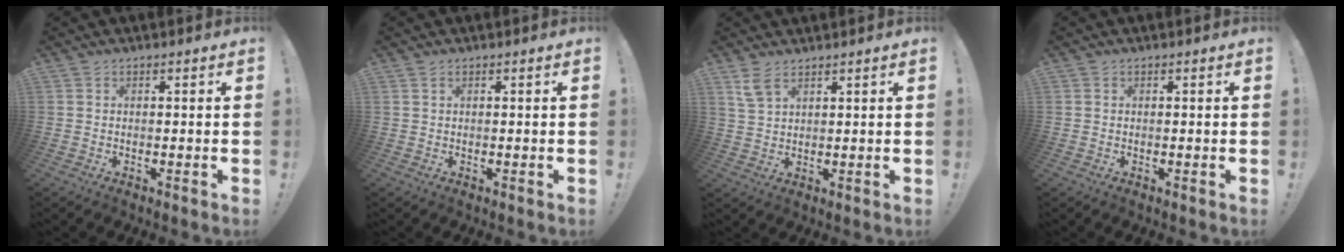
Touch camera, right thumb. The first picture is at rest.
{"total": 0.6, "force": [0.5, 0.3, 0.3], "torque": [-0.007, 0.000, 0.009]}
{"total": 5.2, "force": [3.7, 1.9, 3.1], "torque": [-0.059, -0.016, 0.071]}
{"total": 0.0}